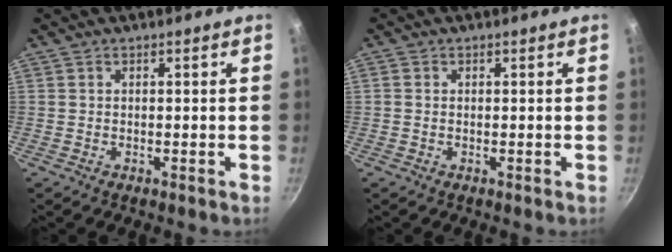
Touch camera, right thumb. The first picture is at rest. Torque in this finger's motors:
{"motor_torque": [-0.40, 0.33, -0.21, 0.10, -0.05]}